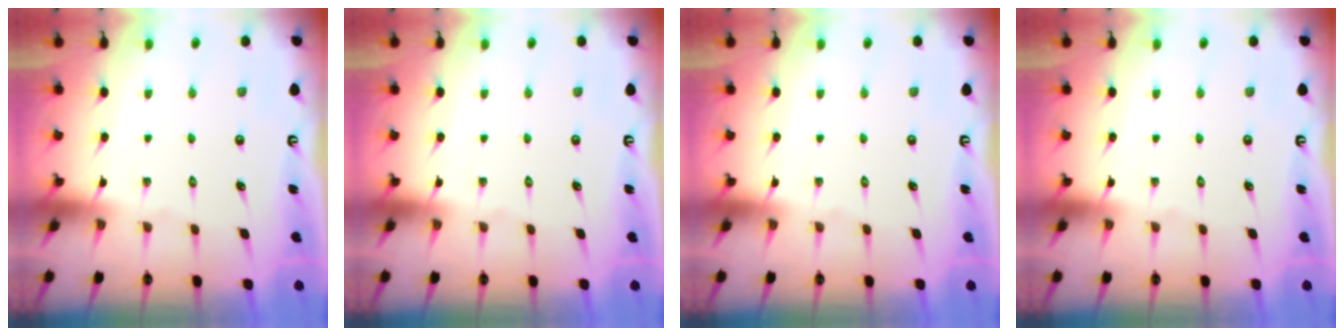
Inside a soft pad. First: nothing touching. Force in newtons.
{"total": 0.0}
{"total": 0.0}
{"total": 0.0}